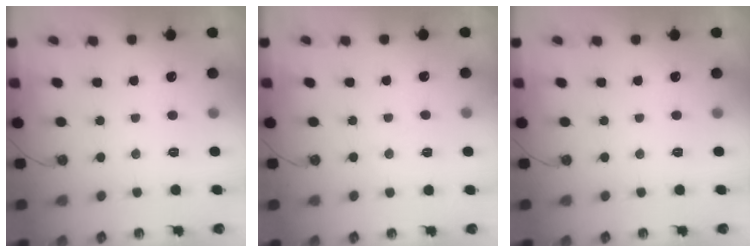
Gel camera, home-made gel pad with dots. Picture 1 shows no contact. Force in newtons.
{"total": 3.5, "press": 3.5, "slide": 0.3}
{"total": 0.0}